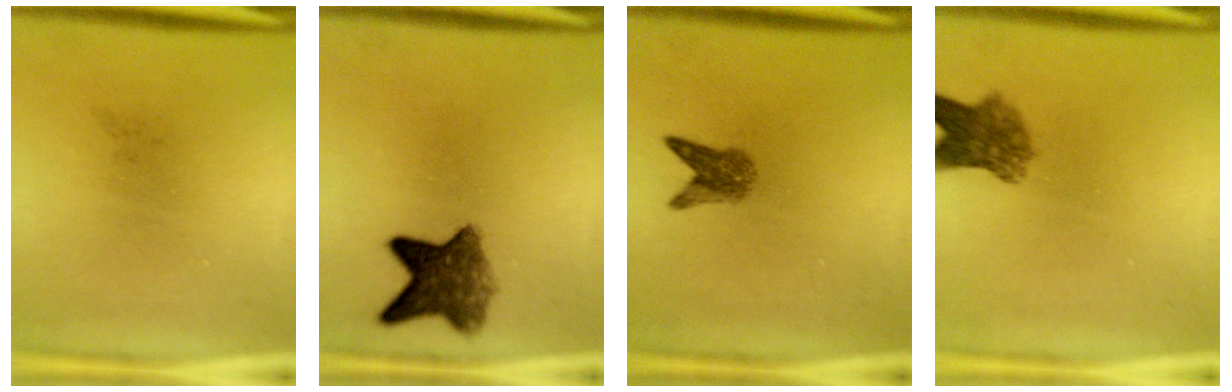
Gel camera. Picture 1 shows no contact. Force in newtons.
{"total": 7.3}
{"total": 2.9}
{"total": 5.4}